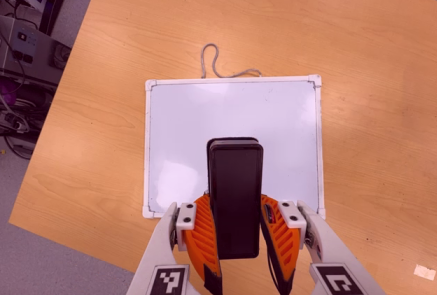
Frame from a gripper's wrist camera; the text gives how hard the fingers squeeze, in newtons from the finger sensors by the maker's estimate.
{"total": 6.5, "left": 5.8, "right": 7.3}